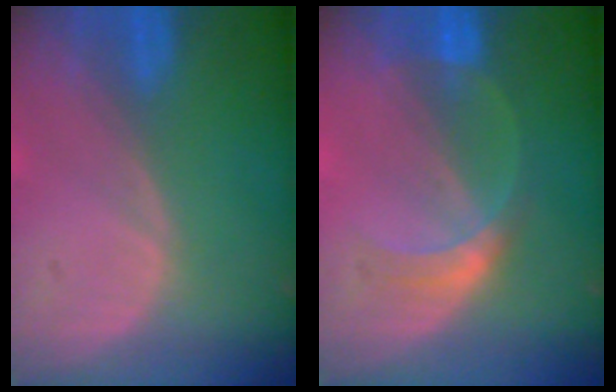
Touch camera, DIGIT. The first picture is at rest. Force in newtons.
{"total": 4.1, "press": 4.0, "slide": 0.3}